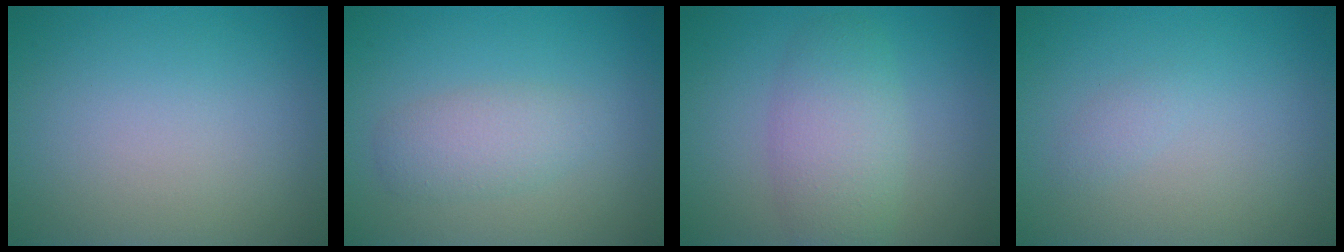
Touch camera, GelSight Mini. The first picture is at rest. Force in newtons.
{"total": 2.5, "press": 2.5, "slide": 0.0}
{"total": 4.4, "press": 4.4, "slide": 0.2}
{"total": 0.7, "press": 0.7, "slide": 0.0}